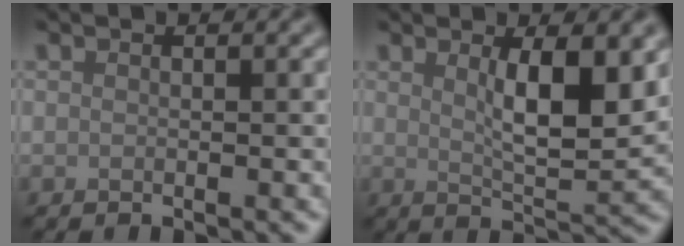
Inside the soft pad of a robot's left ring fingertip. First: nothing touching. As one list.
[{"total": 5.9, "force": [1.7, 1.6, 5.4], "torque": [-0.084, -0.006, 0.033]}]